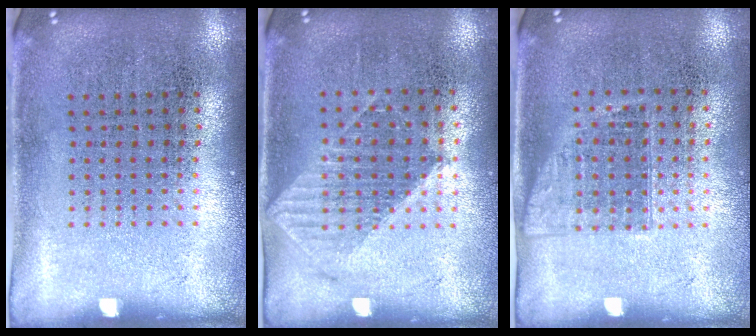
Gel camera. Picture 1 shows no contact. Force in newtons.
{"total": 1.1, "press": 1.0, "slide": 0.3}
{"total": 1.1, "press": 1.0, "slide": 0.6}